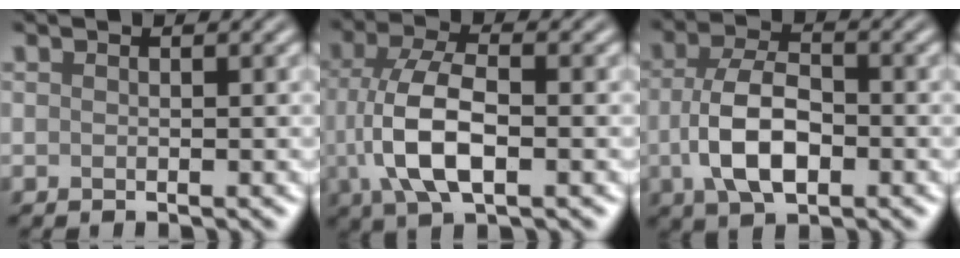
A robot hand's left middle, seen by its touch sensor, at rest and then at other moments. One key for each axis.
{"total": 7.1, "fx": -0.8, "fy": 3.3, "fz": 6.2, "tx": -0.135, "ty": 0.003, "tz": -0.018}
{"total": 6.1, "fx": -1.3, "fy": 3.2, "fz": 5.0, "tx": -0.103, "ty": 0.001, "tz": -0.026}